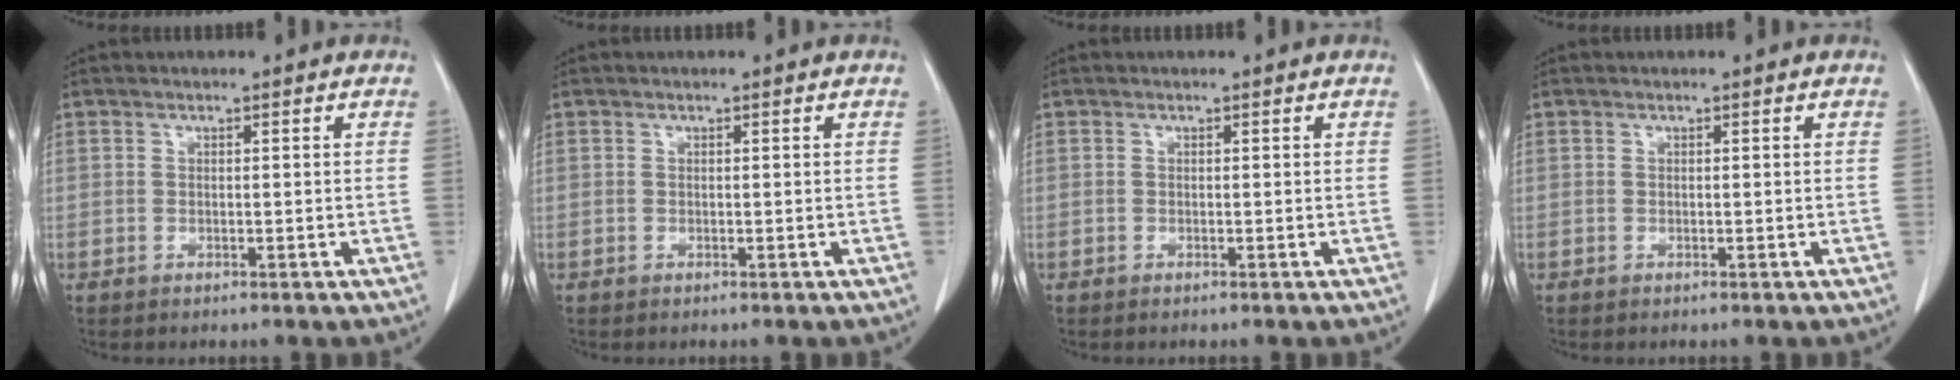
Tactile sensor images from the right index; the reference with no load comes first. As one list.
[{"total": 0.0}, {"total": 0.0}, {"total": 0.0}]